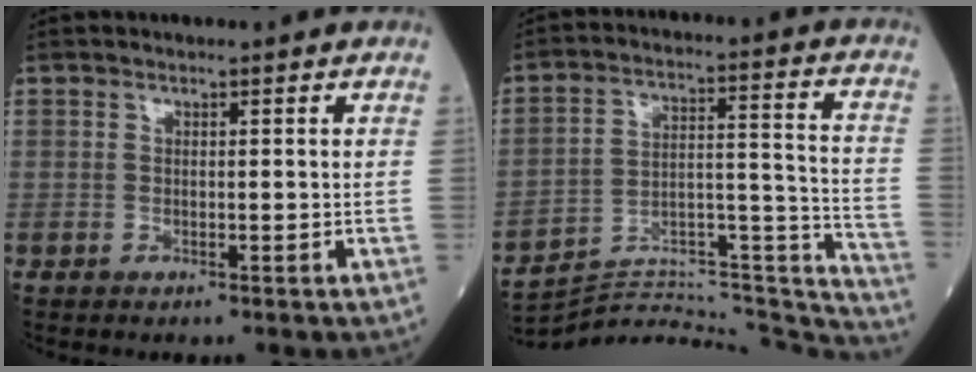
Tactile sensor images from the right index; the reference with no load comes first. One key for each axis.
{"total": 27.6, "fx": -26.9, "fy": 2.6, "fz": 5.3, "tx": -0.050, "ty": 0.028, "tz": -0.378}